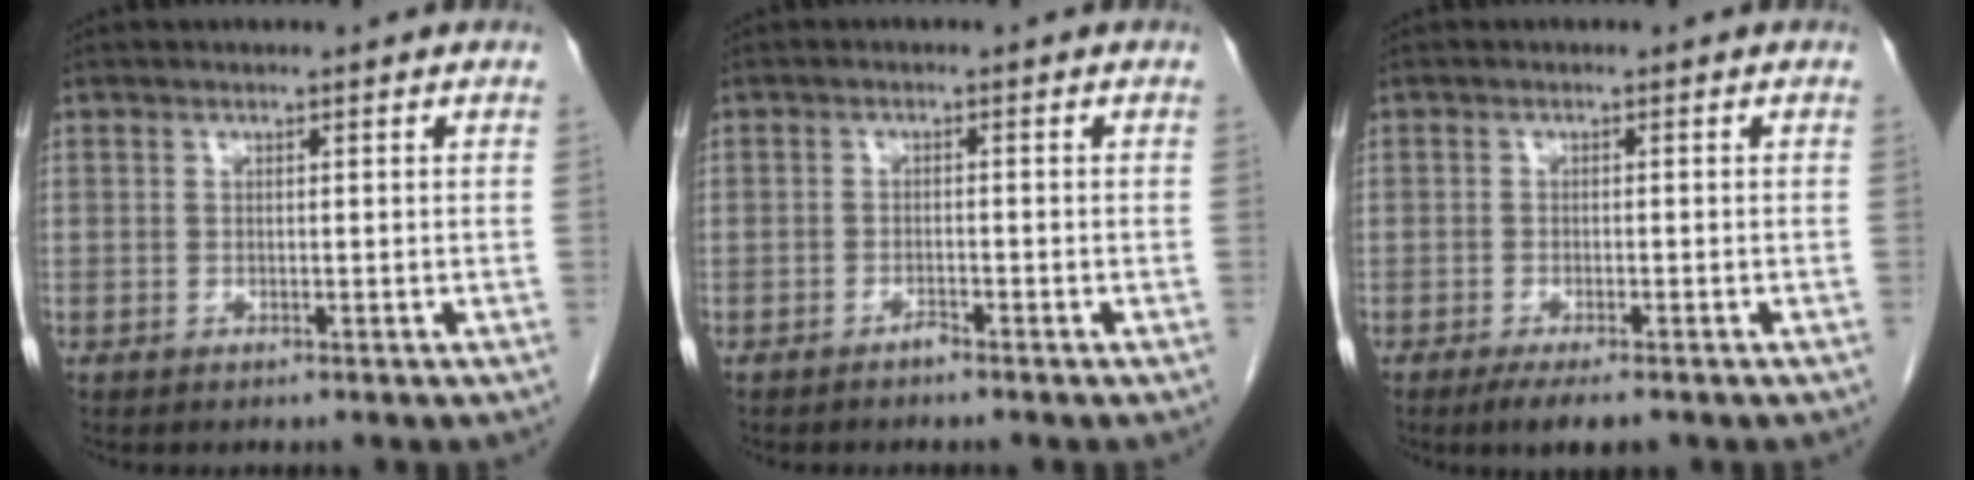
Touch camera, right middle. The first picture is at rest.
{"total": 1.2, "force": [-1.1, 0.1, 0.4], "torque": [-0.006, 0.002, -0.018]}
{"total": 4.4, "force": [-3.1, 0.8, 3.0], "torque": [-0.044, -0.010, -0.045]}